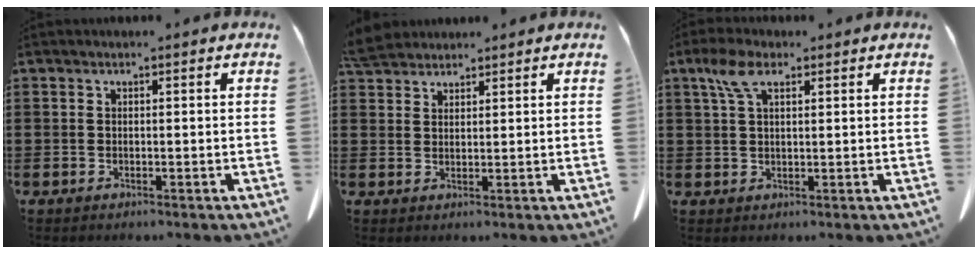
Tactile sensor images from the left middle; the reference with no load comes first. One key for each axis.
{"total": 4.1, "fx": 3.8, "fy": 1.0, "fz": 1.0, "tx": -0.032, "ty": -0.004, "tz": 0.075}
{"total": 5.5, "fx": 2.8, "fy": 2.3, "fz": 4.1, "tx": -0.091, "ty": 0.008, "tz": 0.050}